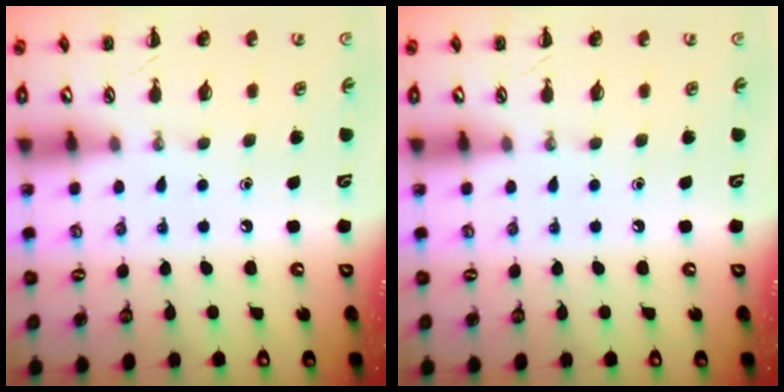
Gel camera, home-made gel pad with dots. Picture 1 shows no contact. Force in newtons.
{"total": 0.0}